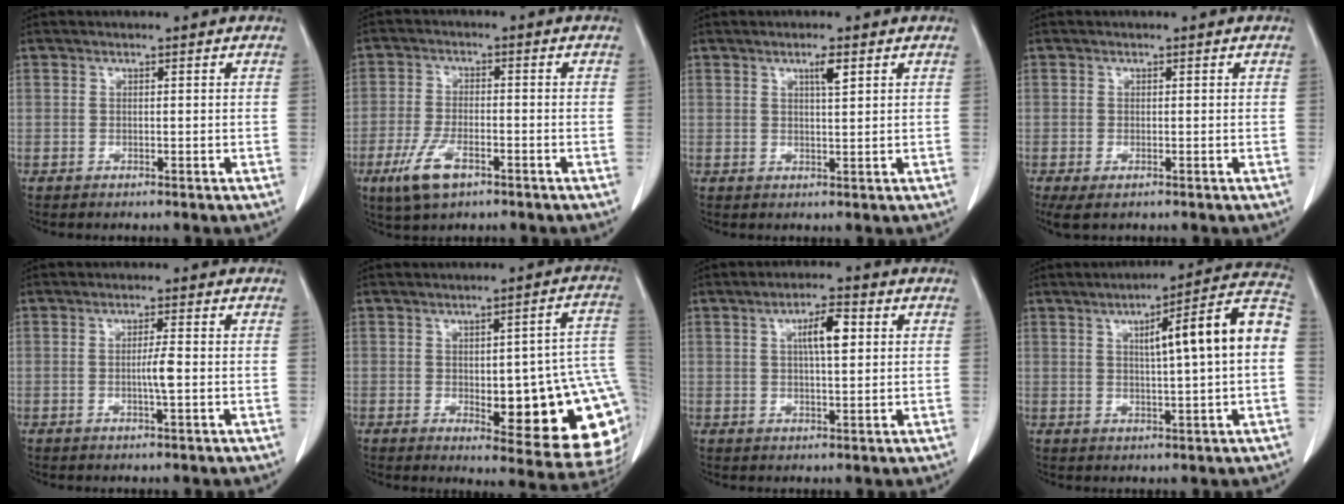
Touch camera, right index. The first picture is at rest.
{"total": 6.9, "force": [-3.8, 2.5, 5.2], "torque": [-0.113, -0.012, -0.067]}
{"total": 2.5, "force": [1.3, 0.2, 2.1], "torque": [-0.039, -0.002, 0.022]}
{"total": 3.1, "force": [-1.8, 1.1, 2.2], "torque": [-0.041, -0.010, -0.027]}
{"total": 2.5, "force": [-0.3, -0.2, 2.5], "torque": [-0.045, 0.000, -0.004]}
{"total": 20.0, "force": [-3.0, 5.4, 19.0], "torque": [-0.148, 0.020, -0.014]}
{"total": 5.4, "force": [1.5, 1.2, 5.0], "torque": [-0.089, 0.007, 0.025]}
{"total": 13.2, "force": [1.6, 0.4, 13.1], "torque": [-0.184, 0.030, 0.020]}